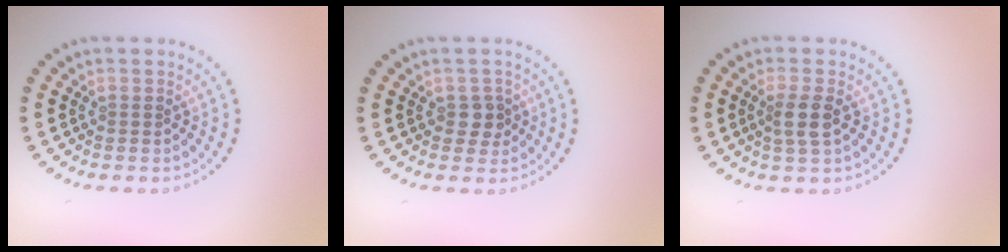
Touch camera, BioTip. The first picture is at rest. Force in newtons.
{"total": 1.6, "press": 1.5, "slide": 0.6}
{"total": 2.2, "press": 1.9, "slide": 1.1}